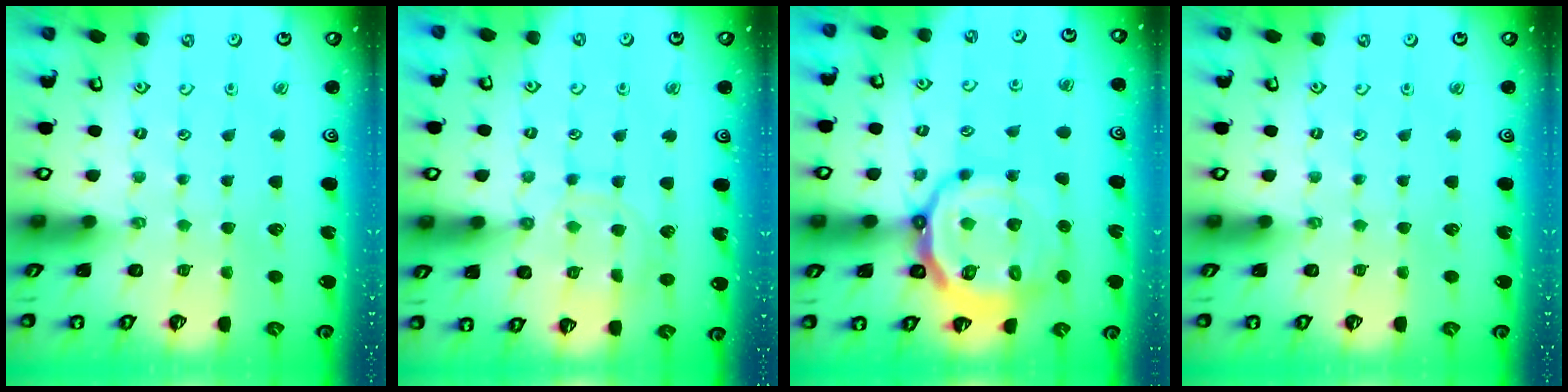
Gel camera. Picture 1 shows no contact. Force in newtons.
{"total": 11.0, "press": 11.0, "slide": 0.8}
{"total": 18.0, "press": 17.7, "slide": 3.1}
{"total": 0.0}